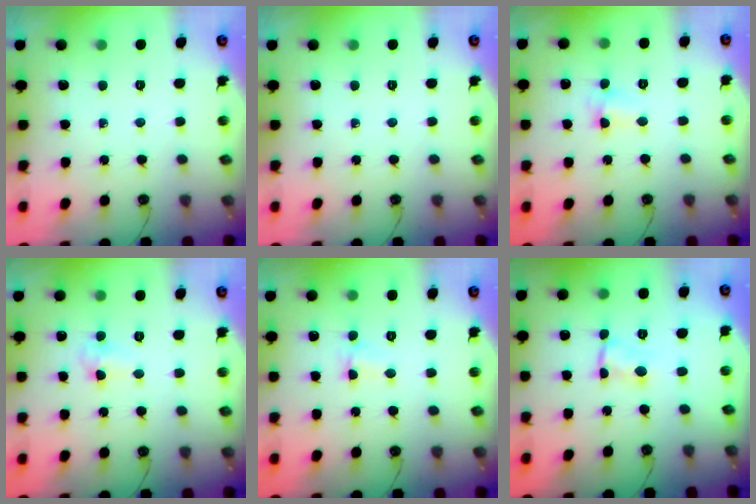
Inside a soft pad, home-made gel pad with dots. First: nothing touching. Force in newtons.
{"total": 0.0}
{"total": 2.5, "press": 2.4, "slide": 0.5}
{"total": 2.8, "press": 2.6, "slide": 0.9}
{"total": 2.2, "press": 2.1, "slide": 0.5}
{"total": 1.9, "press": 1.9, "slide": 0.0}